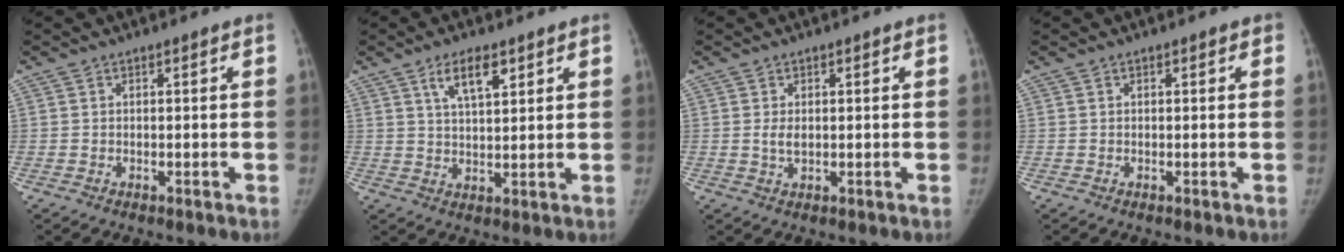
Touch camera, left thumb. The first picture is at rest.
{"total": 6.3, "force": [3.6, 2.4, 4.7], "torque": [-0.071, -0.017, 0.064]}
{"total": 1.9, "force": [0.2, 1.1, 1.5], "torque": [-0.027, -0.004, 0.006]}
{"total": 0.6, "force": [0.3, 0.3, 0.4], "torque": [-0.001, 0.002, 0.000]}